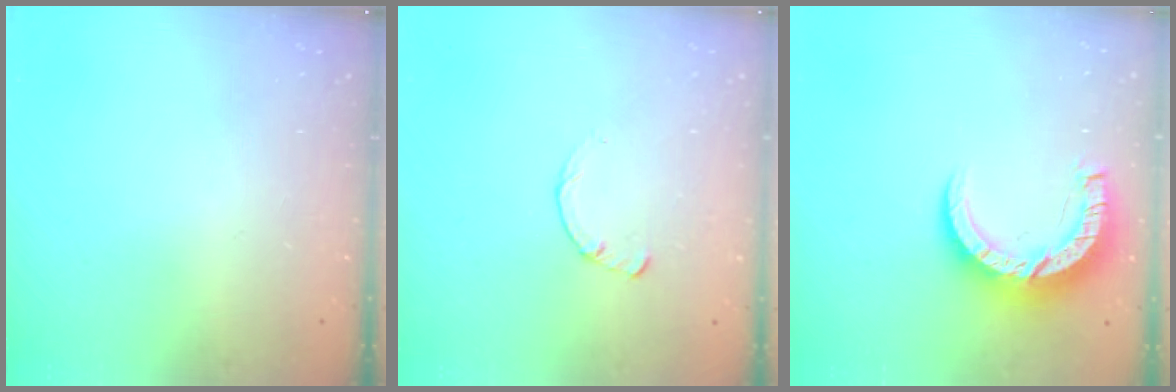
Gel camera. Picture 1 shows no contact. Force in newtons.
{"total": 2.2, "press": 2.2, "slide": 0.3}
{"total": 10.0, "press": 9.9, "slide": 1.0}